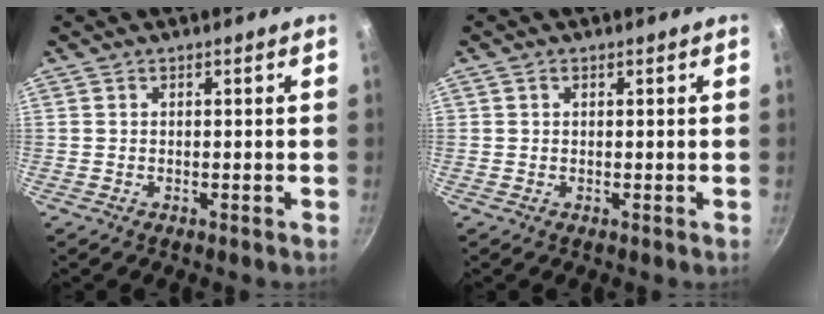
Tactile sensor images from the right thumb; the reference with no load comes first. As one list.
[{"total": 0.6, "force": [0.3, 0.3, 0.4], "torque": [-0.008, 0.003, 0.004]}]